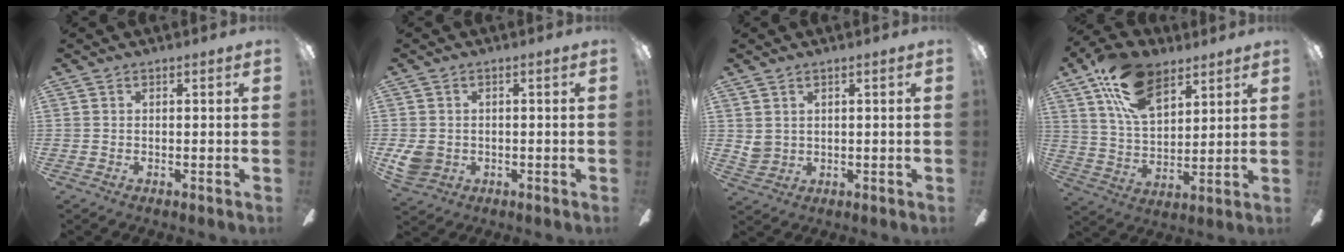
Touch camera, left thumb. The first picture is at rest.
{"total": 5.0, "force": [-0.4, 4.3, 2.4], "torque": [-0.056, 0.002, -0.007]}
{"total": 3.2, "force": [1.7, 2.6, 1.0], "torque": [-0.026, 0.000, 0.033]}
{"total": 17.4, "force": [10.3, 9.4, 10.4], "torque": [-0.187, -0.028, 0.189]}